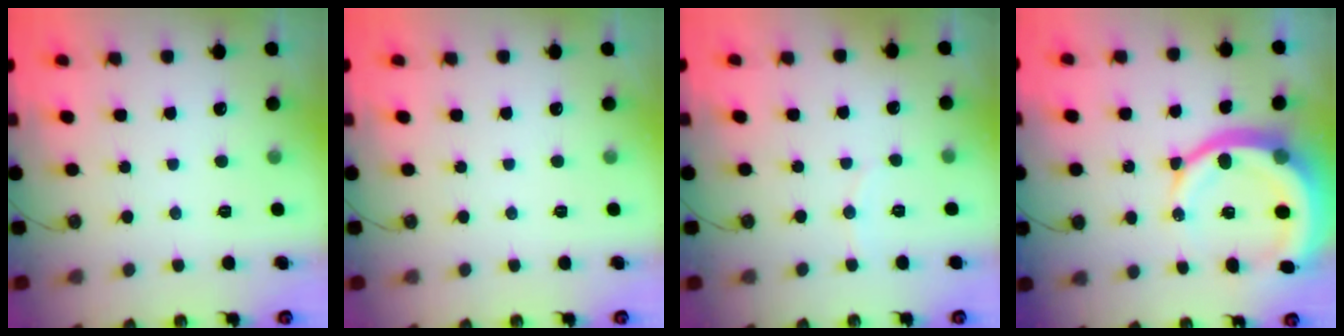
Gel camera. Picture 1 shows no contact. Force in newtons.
{"total": 0.0}
{"total": 2.7, "press": 2.7, "slide": 0.3}
{"total": 15.2, "press": 15.1, "slide": 1.6}